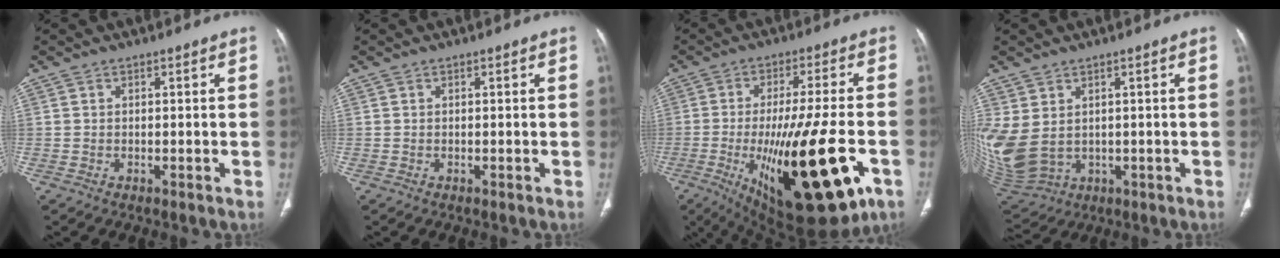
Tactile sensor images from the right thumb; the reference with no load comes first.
{"total": 0.0}
{"total": 26.4, "force": [-8.1, 8.1, 23.8], "torque": [-0.365, -0.010, -0.103]}
{"total": 12.1, "force": [1.5, 8.8, 8.1], "torque": [-0.203, -0.008, 0.060]}